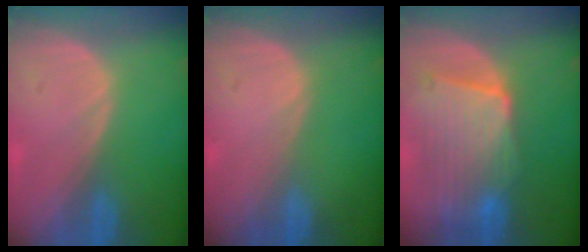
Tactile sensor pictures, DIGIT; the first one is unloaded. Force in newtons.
{"total": 0.0}
{"total": 9.6, "press": 8.7, "slide": 4.1}